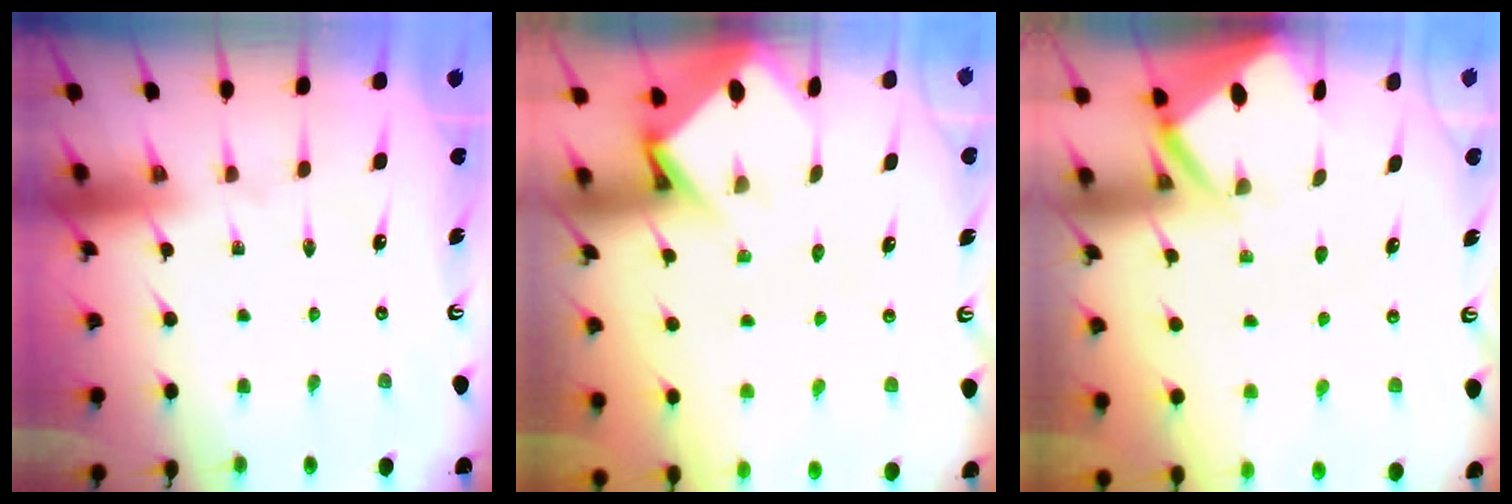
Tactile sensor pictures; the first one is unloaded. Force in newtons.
{"total": 3.8, "press": 3.8, "slide": 0.3}
{"total": 3.3, "press": 3.3, "slide": 0.3}